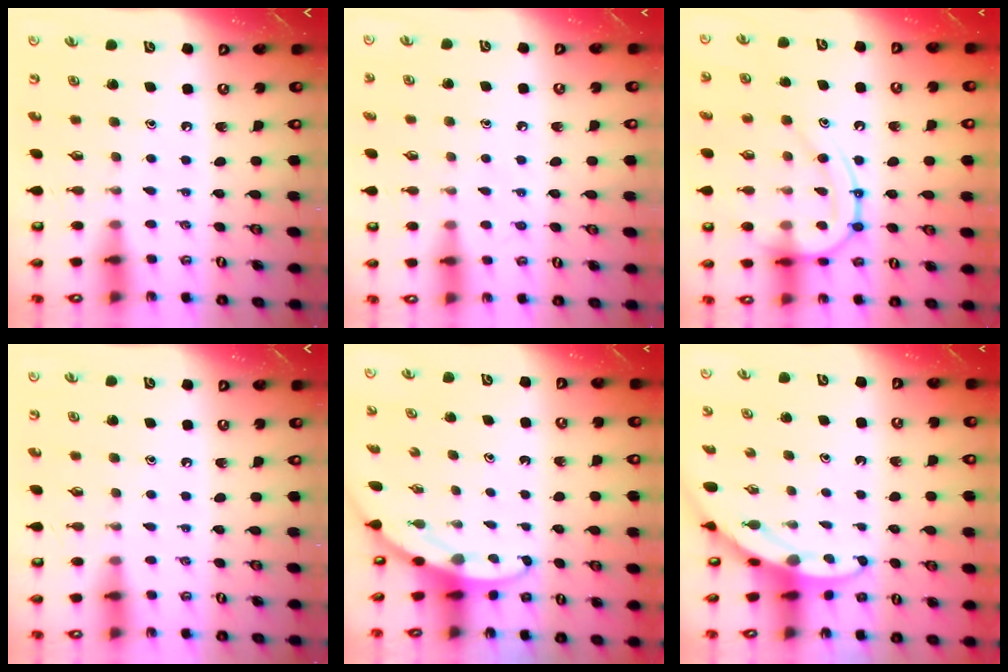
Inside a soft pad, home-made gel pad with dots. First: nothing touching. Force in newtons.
{"total": 6.2, "press": 6.2, "slide": 0.9}
{"total": 16.0, "press": 16.0, "slide": 1.5}
{"total": 0.0}
{"total": 3.5, "press": 3.5, "slide": 0.1}
{"total": 3.7, "press": 3.7, "slide": 0.4}